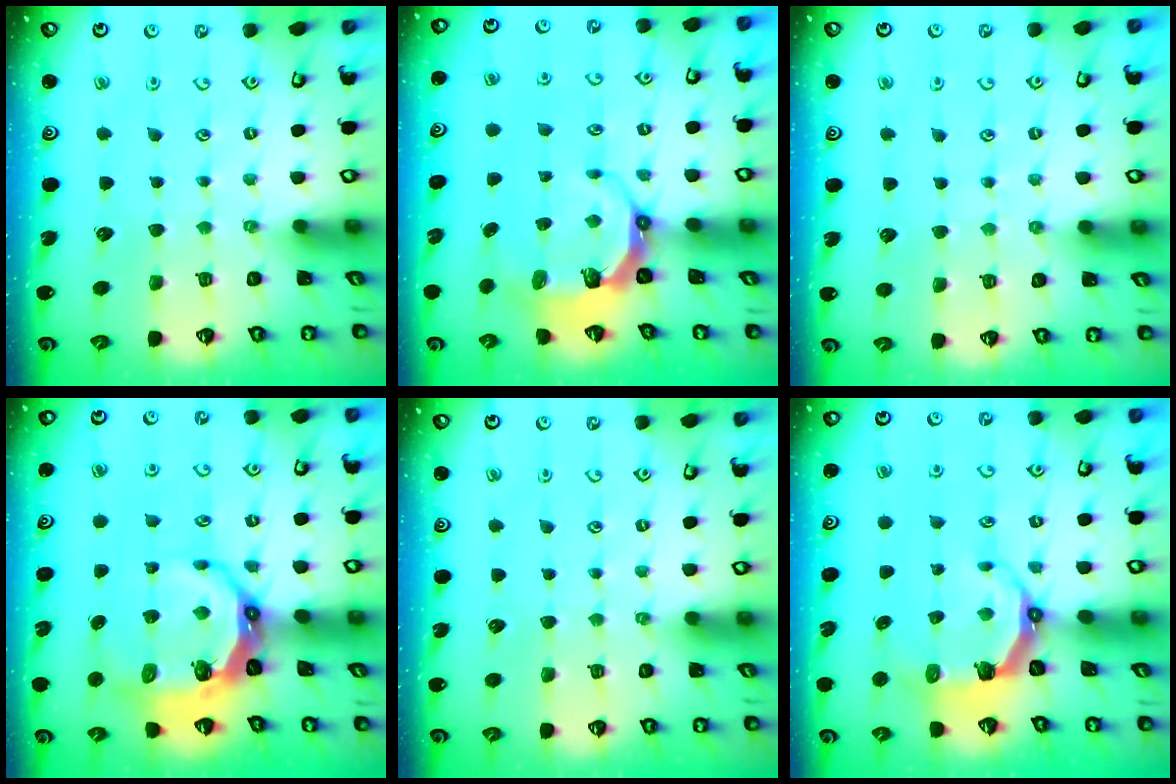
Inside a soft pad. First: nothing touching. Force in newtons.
{"total": 7.3, "press": 6.5, "slide": 3.4}
{"total": 3.7, "press": 3.7, "slide": 0.5}
{"total": 9.5, "press": 8.6, "slide": 4.0}
{"total": 0.0}
{"total": 6.3, "press": 4.5, "slide": 4.3}